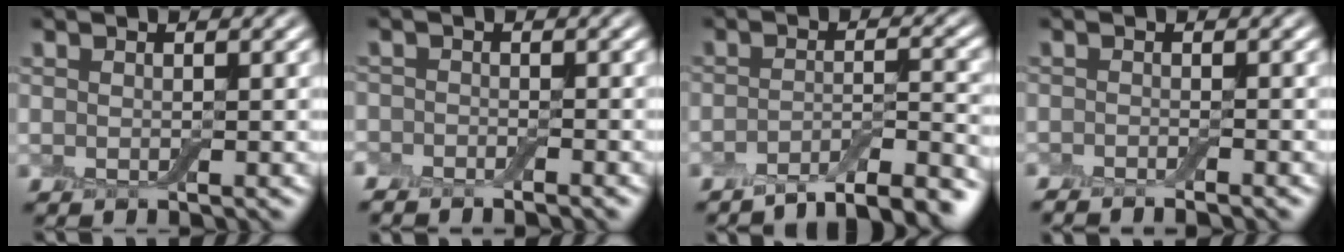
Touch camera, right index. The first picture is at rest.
{"total": 2.0, "force": [-1.8, 0.7, 0.3], "torque": [-0.001, 0.002, -0.037]}
{"total": 7.2, "force": [-5.9, 1.6, 3.9], "torque": [-0.056, 0.001, -0.094]}
{"total": 1.7, "force": [-1.7, 0.0, 0.5], "torque": [-0.010, -0.001, -0.029]}